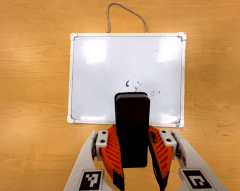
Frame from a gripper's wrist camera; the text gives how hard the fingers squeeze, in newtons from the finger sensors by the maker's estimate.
{"total": 9.3, "left": 7.7, "right": 10.8}